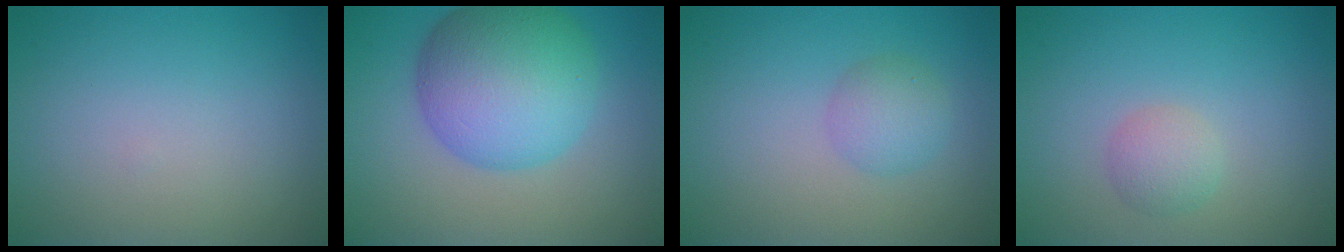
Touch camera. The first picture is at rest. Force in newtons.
{"total": 10.0, "press": 10.0, "slide": 0.3}
{"total": 2.4, "press": 2.4, "slide": 0.1}
{"total": 1.9, "press": 1.9, "slide": 0.1}